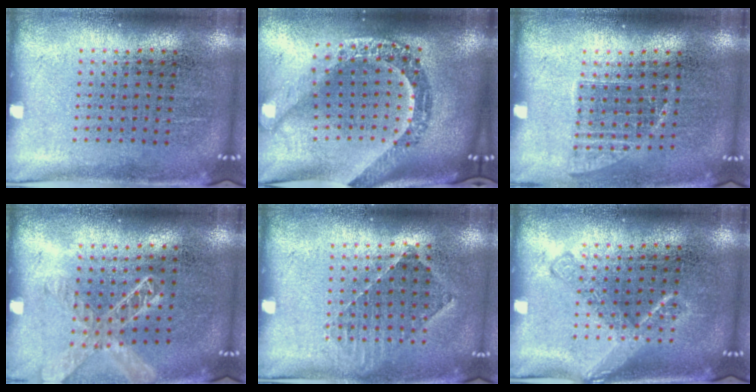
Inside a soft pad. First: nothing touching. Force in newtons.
{"total": 3.1, "press": 2.3, "slide": 2.0}
{"total": 0.9, "press": 0.8, "slide": 0.3}
{"total": 1.4, "press": 1.3, "slide": 0.5}
{"total": 1.0, "press": 0.9, "slide": 0.2}
{"total": 1.5, "press": 1.5, "slide": 0.2}